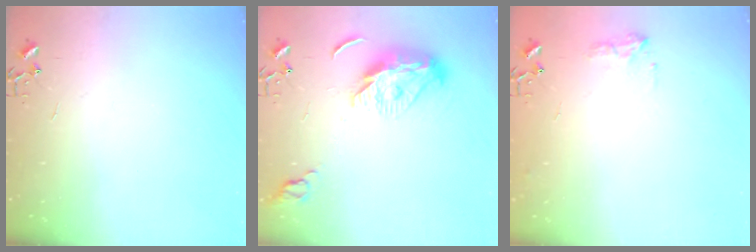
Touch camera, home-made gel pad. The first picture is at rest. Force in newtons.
{"total": 10.9, "press": 10.9, "slide": 0.9}
{"total": 7.8, "press": 7.8, "slide": 0.1}